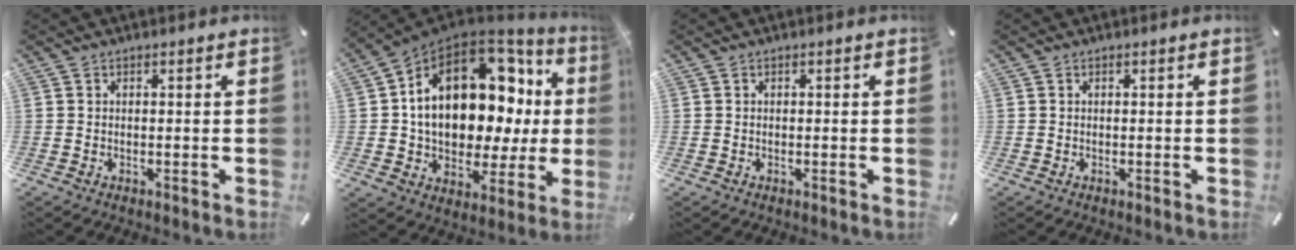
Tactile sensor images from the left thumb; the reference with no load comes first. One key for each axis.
{"total": 20.5, "fx": 4.9, "fy": 13.3, "fz": 14.8, "tx": -0.236, "ty": -0.032, "tz": 0.083}
{"total": 0.0}
{"total": 0.0}